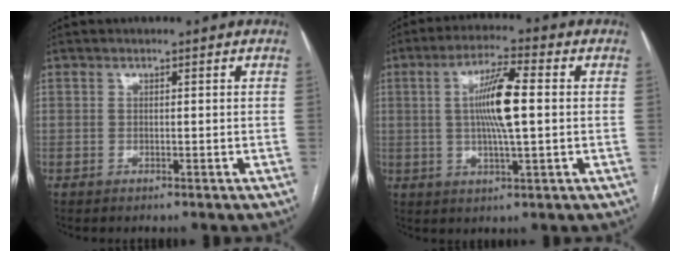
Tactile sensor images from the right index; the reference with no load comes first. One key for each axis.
{"total": 9.4, "fx": 0.7, "fy": 0.9, "fz": 9.3, "tx": -0.175, "ty": 0.005, "tz": 0.011}